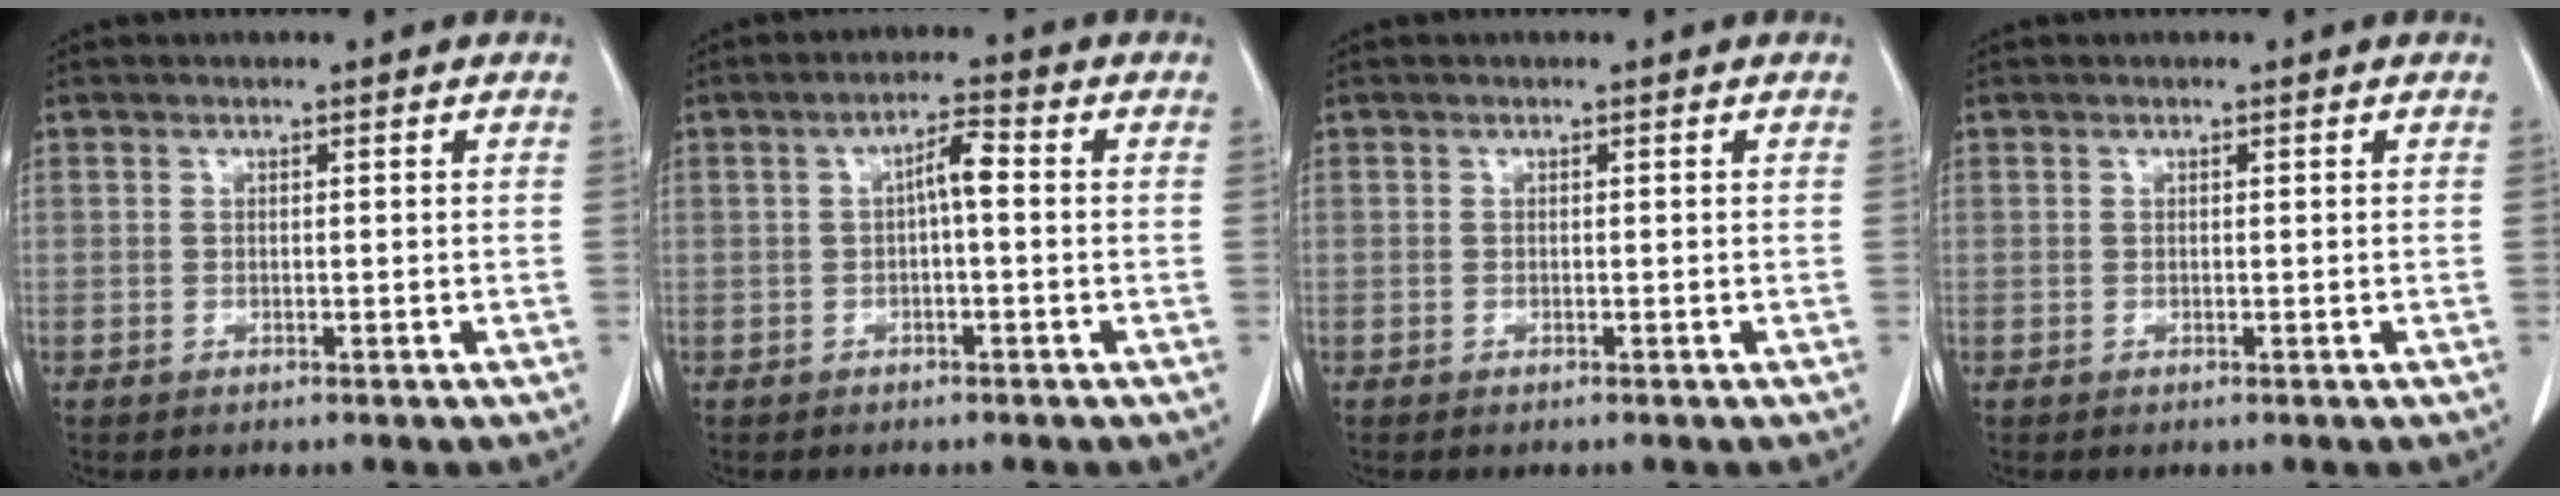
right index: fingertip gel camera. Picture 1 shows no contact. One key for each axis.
{"total": 3.6, "fx": 0.1, "fy": 0.7, "fz": 3.5, "tx": -0.059, "ty": 0.012, "tz": 0.000}
{"total": 0.0}
{"total": 0.0}